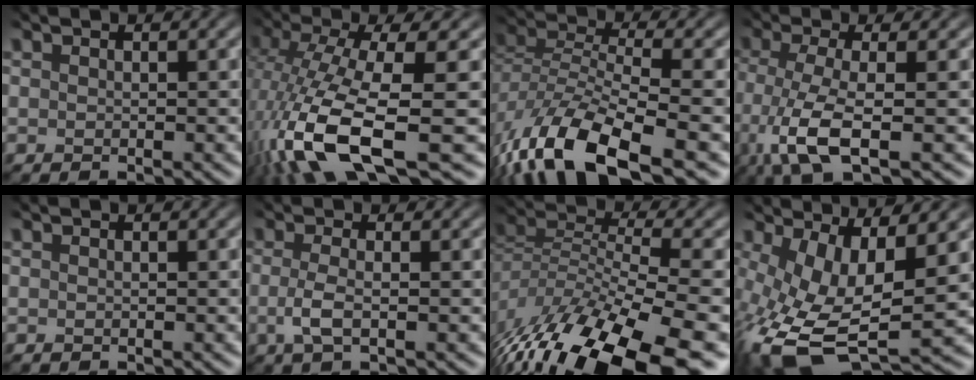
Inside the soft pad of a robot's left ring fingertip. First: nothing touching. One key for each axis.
{"total": 11.7, "fx": -5.5, "fy": 3.1, "fz": 9.8, "tx": -0.214, "ty": -0.015, "tz": -0.085}
{"total": 9.9, "fx": -6.7, "fy": 3.2, "fz": 6.6, "tx": -0.141, "ty": -0.011, "tz": -0.122}
{"total": 6.6, "fx": -3.1, "fy": 1.6, "fz": 5.6, "tx": -0.122, "ty": -0.013, "tz": -0.050}
{"total": 0.0}
{"total": 2.5, "fx": -1.2, "fy": 0.6, "fz": 2.1, "tx": -0.048, "ty": -0.002, "tz": -0.017}
{"total": 13.6, "fx": -10.2, "fy": 3.7, "fz": 8.2, "tx": -0.160, "ty": -0.012, "tz": -0.163}
{"total": 12.1, "fx": -2.0, "fy": 5.4, "fz": 10.7, "tx": -0.246, "ty": -0.023, "tz": -0.008}